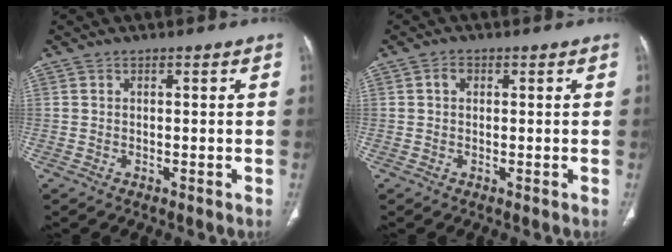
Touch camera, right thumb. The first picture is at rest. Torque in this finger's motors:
{"motor_torque": [0.63, 0.57, 0.37, -0.26, -0.02]}